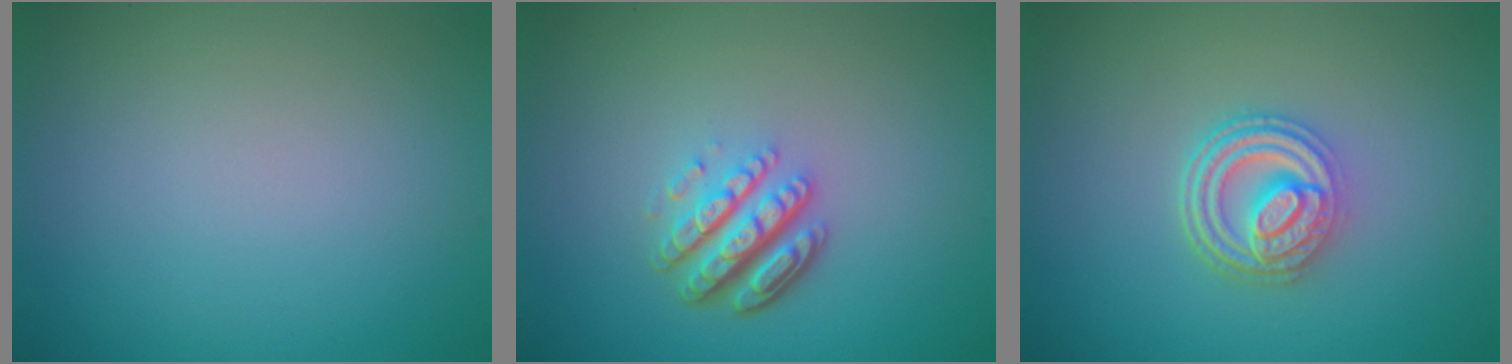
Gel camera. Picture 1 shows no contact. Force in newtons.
{"total": 5.0, "press": 3.5, "slide": 3.6}
{"total": 4.7, "press": 3.6, "slide": 3.0}